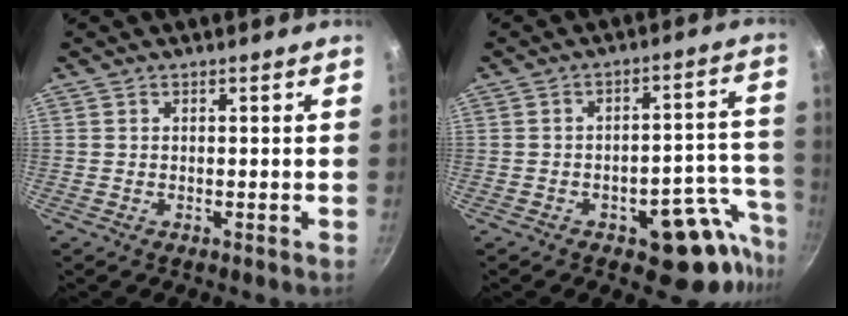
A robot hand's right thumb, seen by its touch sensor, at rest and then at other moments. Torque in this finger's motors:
{"motor_torque": [3.14, 1.88, 0.54, -0.81, 0.00]}